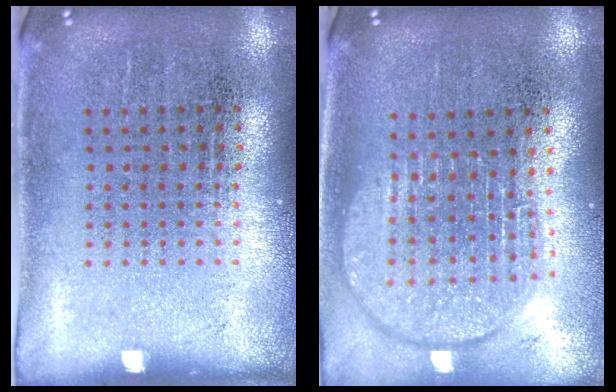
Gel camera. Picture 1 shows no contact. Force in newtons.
{"total": 1.9, "press": 1.5, "slide": 1.1}